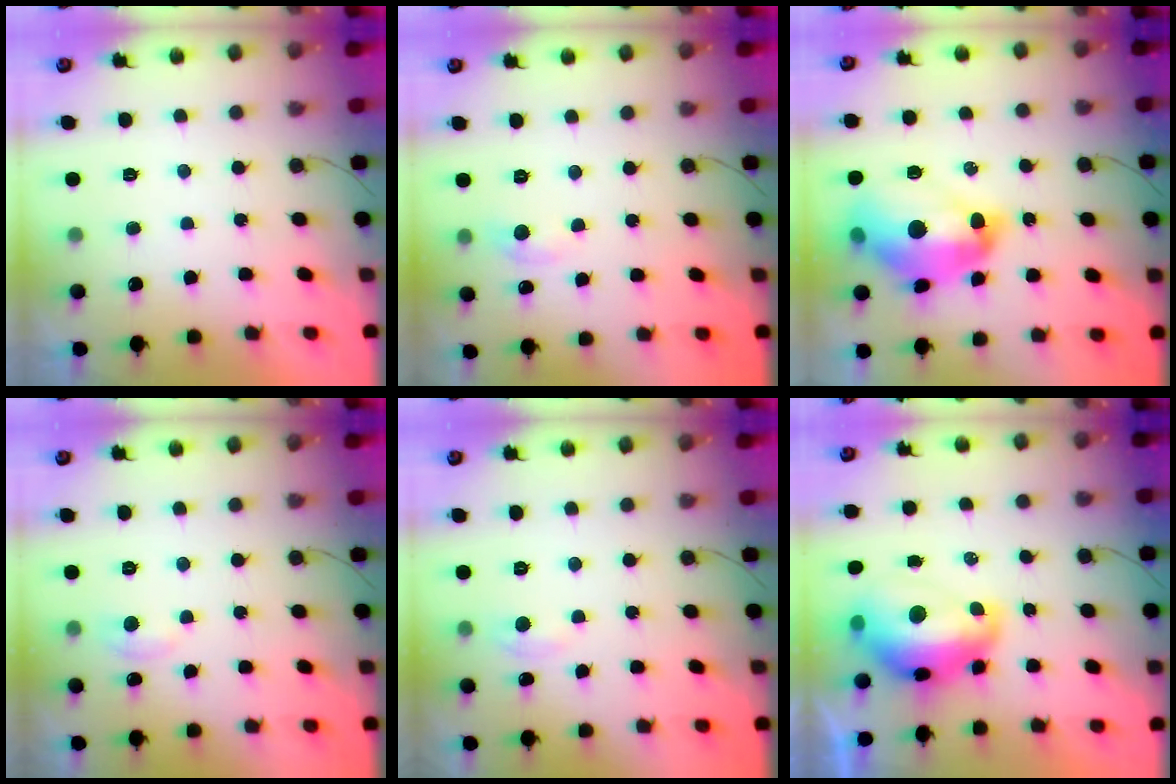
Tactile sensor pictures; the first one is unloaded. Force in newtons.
{"total": 4.4, "press": 4.3, "slide": 0.6}
{"total": 17.3, "press": 17.2, "slide": 1.8}
{"total": 4.8, "press": 4.7, "slide": 0.7}
{"total": 2.5, "press": 2.4, "slide": 0.3}
{"total": 14.6, "press": 14.5, "slide": 1.6}